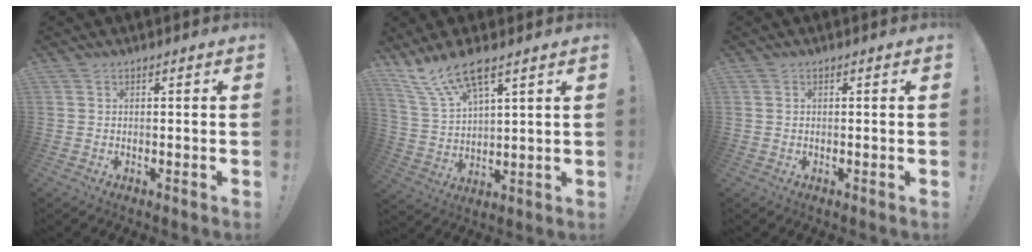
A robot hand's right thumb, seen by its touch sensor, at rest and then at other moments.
{"total": 11.6, "force": [8.9, 3.2, 6.7], "torque": [-0.142, -0.042, 0.163]}
{"total": 0.0}